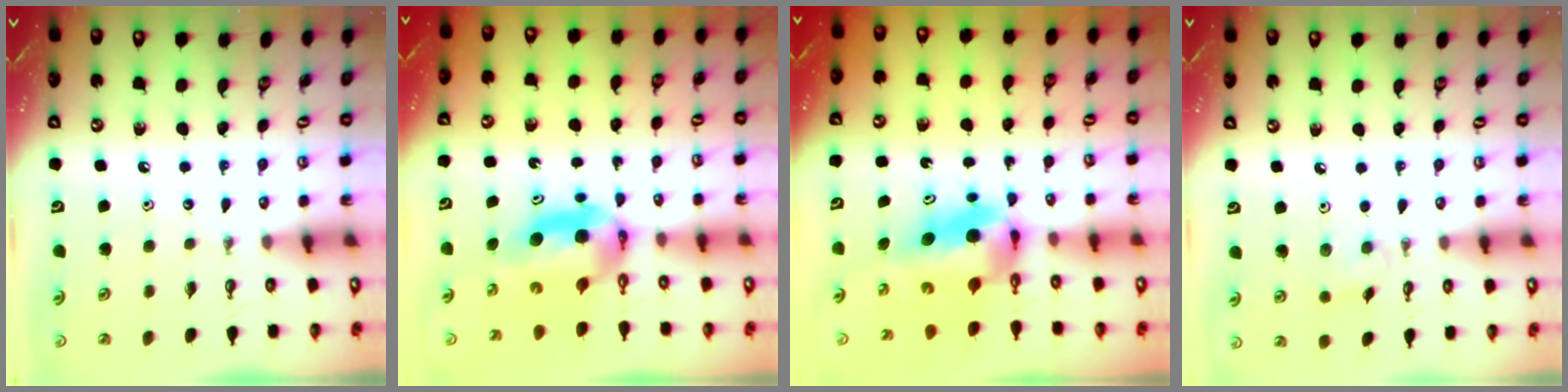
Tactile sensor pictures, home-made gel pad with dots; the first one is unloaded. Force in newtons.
{"total": 6.4, "press": 6.0, "slide": 2.4}
{"total": 6.1, "press": 6.0, "slide": 1.0}
{"total": 5.2, "press": 5.1, "slide": 0.8}